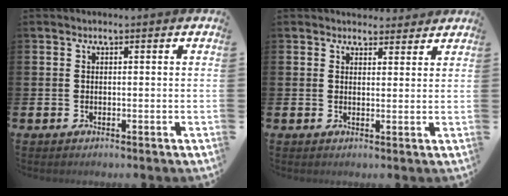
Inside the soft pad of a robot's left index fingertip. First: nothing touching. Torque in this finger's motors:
{"motor_torque": [0.50, -0.75, -0.03, 0.00]}